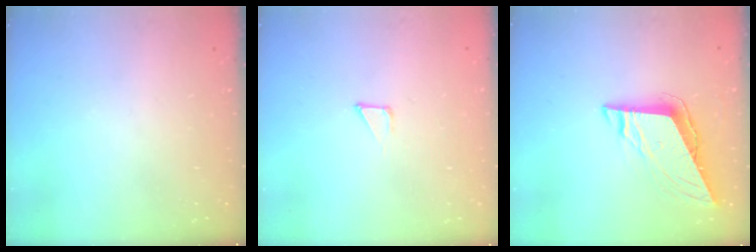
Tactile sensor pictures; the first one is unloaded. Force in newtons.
{"total": 1.6, "press": 1.6, "slide": 0.1}
{"total": 8.3, "press": 8.2, "slide": 1.5}